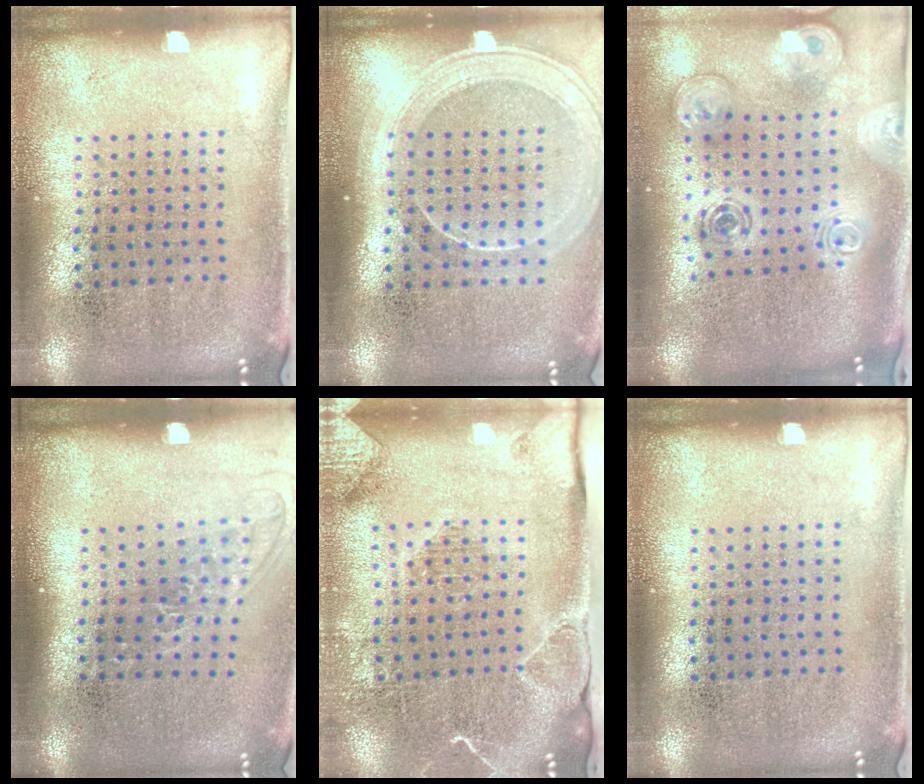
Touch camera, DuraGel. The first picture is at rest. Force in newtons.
{"total": 1.8, "press": 1.7, "slide": 0.8}
{"total": 2.3, "press": 1.8, "slide": 1.5}
{"total": 1.3, "press": 1.0, "slide": 0.7}
{"total": 2.0, "press": 2.0, "slide": 0.2}
{"total": 0.0}